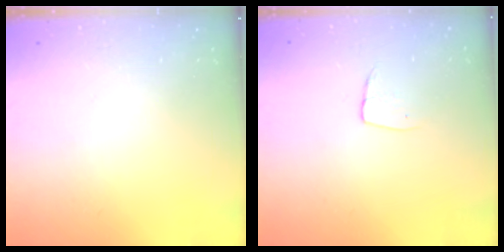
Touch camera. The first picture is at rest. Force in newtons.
{"total": 5.0, "press": 5.0, "slide": 0.3}